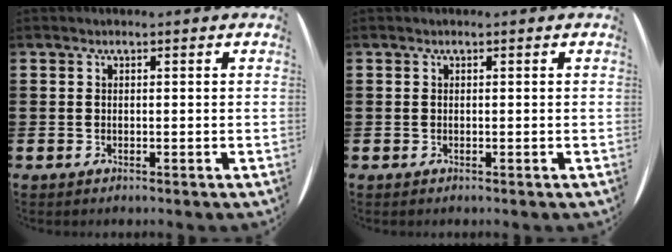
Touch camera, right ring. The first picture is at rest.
{"total": 0.0}